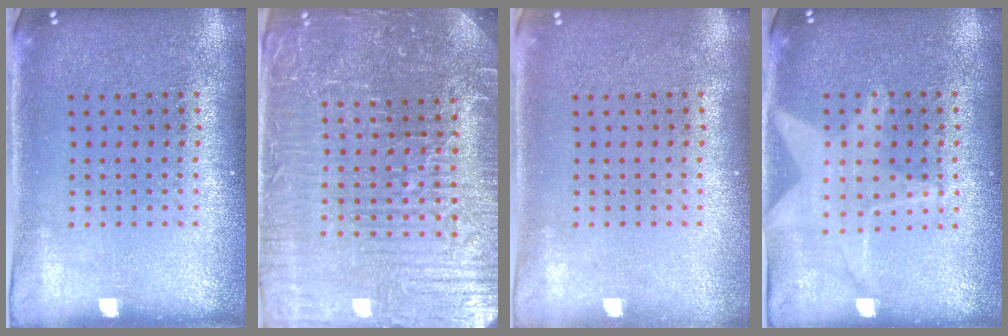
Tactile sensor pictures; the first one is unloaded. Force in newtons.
{"total": 5.5, "press": 5.1, "slide": 2.0}
{"total": 0.5, "press": 0.5, "slide": 0.1}
{"total": 1.3, "press": 1.2, "slide": 0.3}